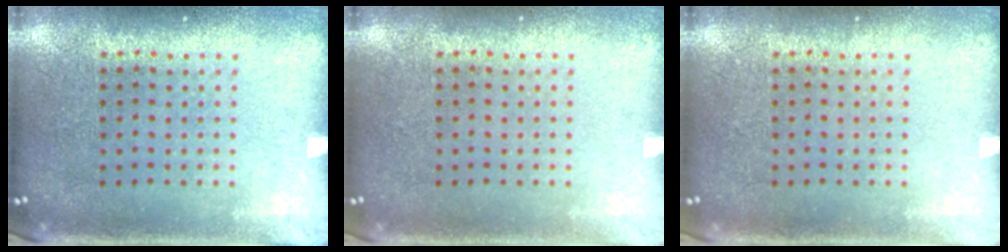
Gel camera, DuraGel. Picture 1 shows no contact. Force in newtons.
{"total": 0.0}
{"total": 0.0}